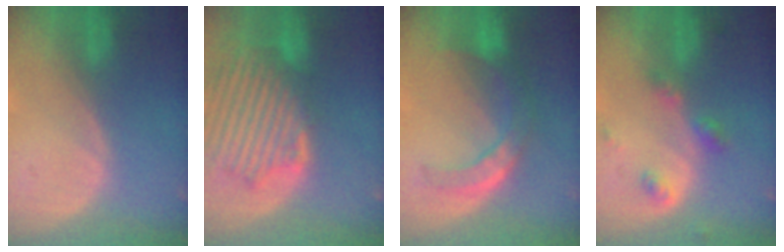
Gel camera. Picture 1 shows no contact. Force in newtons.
{"total": 13.4, "press": 11.6, "slide": 6.6}
{"total": 7.7, "press": 6.6, "slide": 4.0}
{"total": 4.4, "press": 4.0, "slide": 1.9}